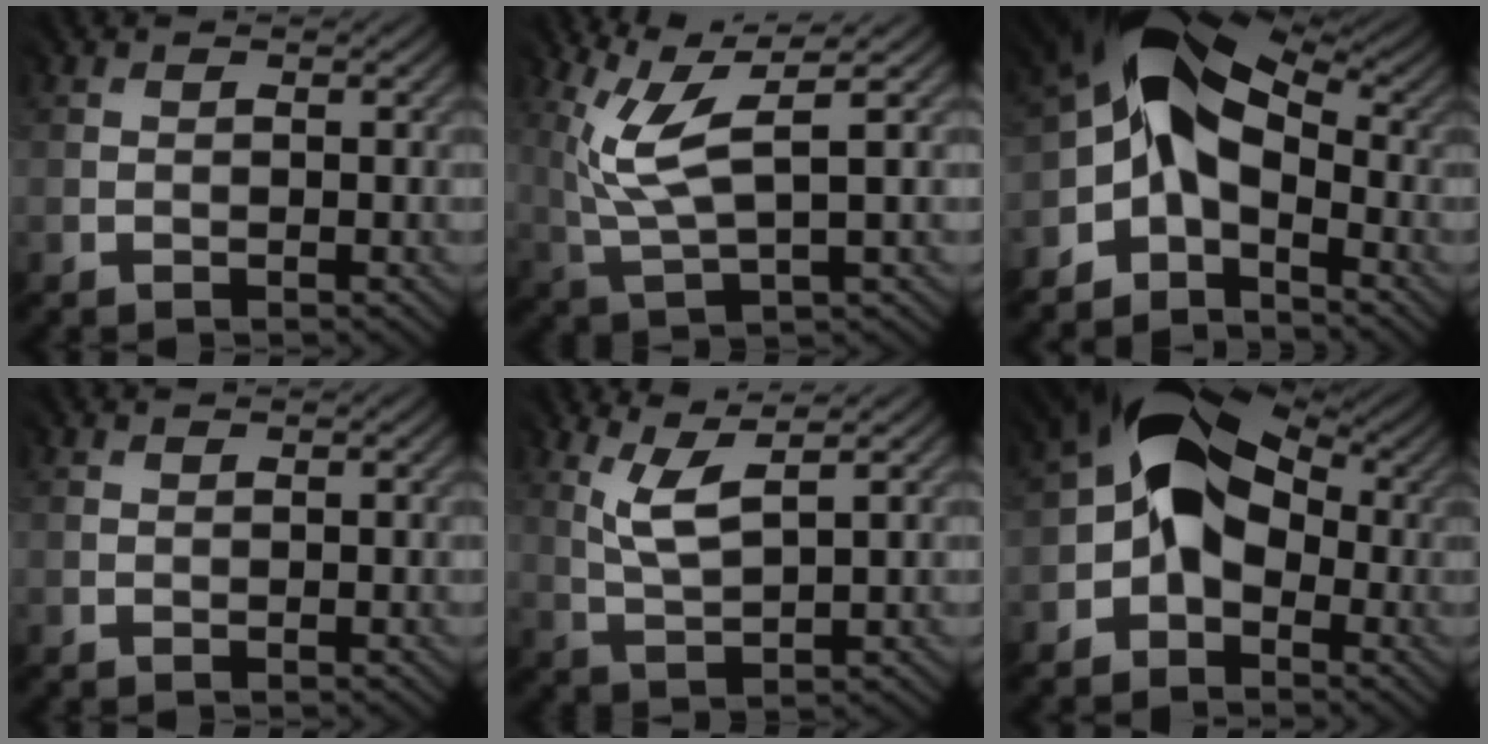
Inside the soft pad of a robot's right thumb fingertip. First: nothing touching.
{"total": 7.1, "force": [2.8, 1.7, 6.3], "torque": [-0.148, 0.012, 0.056]}
{"total": 8.9, "force": [-1.5, 5.7, 6.7], "torque": [-0.103, 0.004, -0.048]}
{"total": 0.0}
{"total": 4.4, "force": [2.8, 1.0, 3.2], "torque": [-0.083, 0.002, 0.062]}
{"total": 10.9, "force": [0.2, 7.5, 7.9], "torque": [-0.119, 0.014, -0.018]}